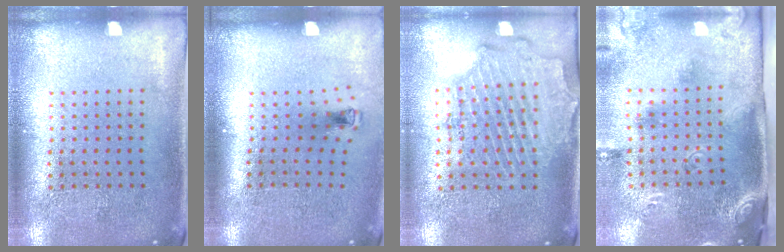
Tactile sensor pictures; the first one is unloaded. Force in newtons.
{"total": 0.6, "press": 0.3, "slide": 0.5}
{"total": 1.8, "press": 1.7, "slide": 0.6}
{"total": 2.9, "press": 1.9, "slide": 2.2}